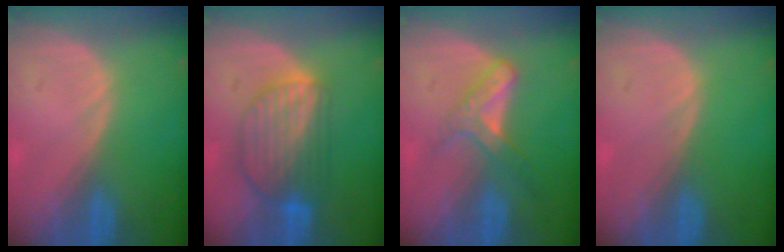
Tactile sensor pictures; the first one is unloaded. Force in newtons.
{"total": 8.1, "press": 7.3, "slide": 3.6}
{"total": 5.6, "press": 4.9, "slide": 2.7}
{"total": 0.0}